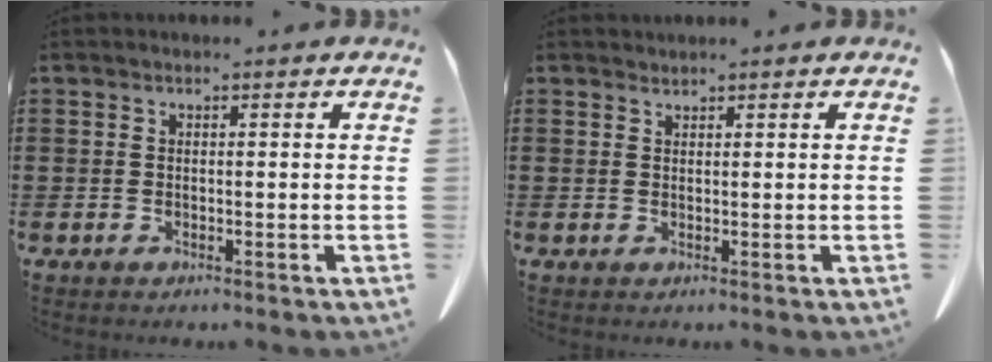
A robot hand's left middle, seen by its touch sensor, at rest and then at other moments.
{"total": 0.9, "force": [0.9, 0.0, -0.1], "torque": [-0.001, -0.001, 0.018]}